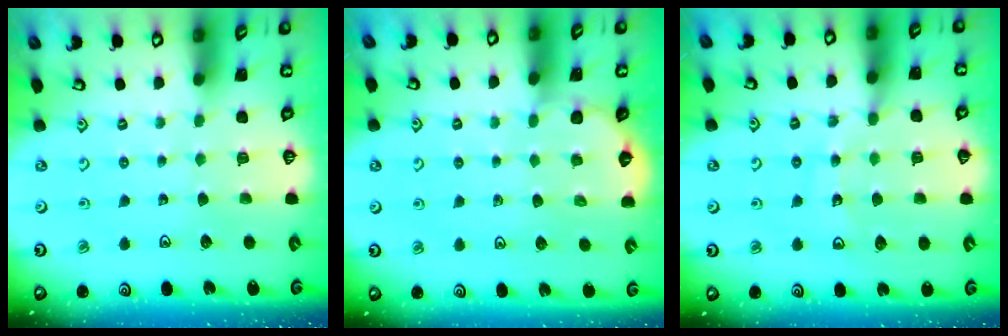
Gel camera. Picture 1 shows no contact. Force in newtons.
{"total": 3.0, "press": 2.9, "slide": 0.5}
{"total": 13.0, "press": 12.6, "slide": 3.3}